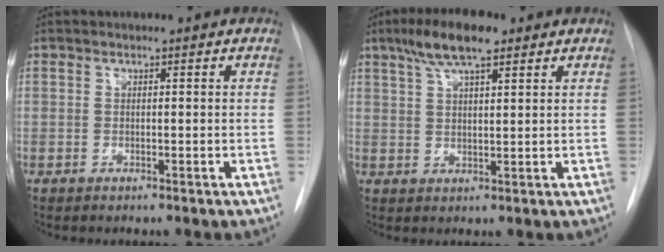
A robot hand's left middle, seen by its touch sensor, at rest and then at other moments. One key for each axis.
{"total": 7.7, "fx": 5.0, "fy": 1.7, "fz": 5.6, "tx": -0.110, "ty": 0.018, "tz": 0.088}